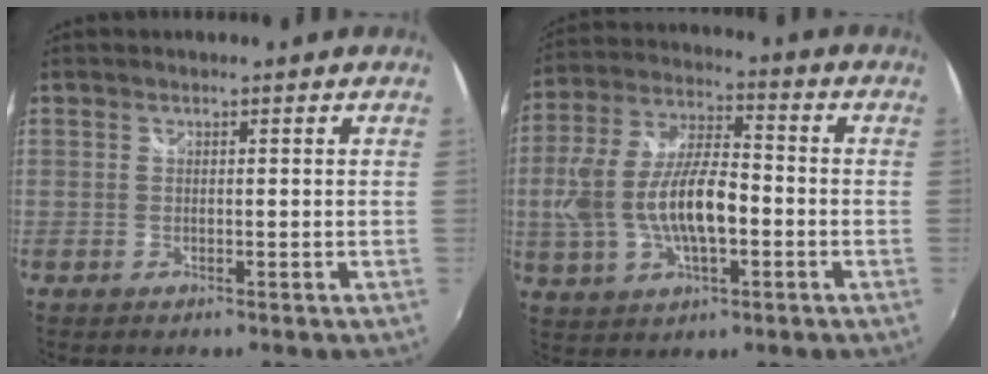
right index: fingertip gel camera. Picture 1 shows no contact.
{"total": 15.1, "force": [-2.8, 6.2, 13.4], "torque": [-0.271, 0.001, -0.045]}